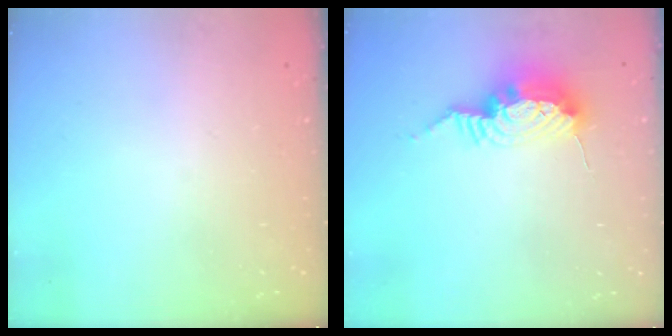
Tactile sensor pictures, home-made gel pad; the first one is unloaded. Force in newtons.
{"total": 11.3, "press": 11.2, "slide": 0.7}